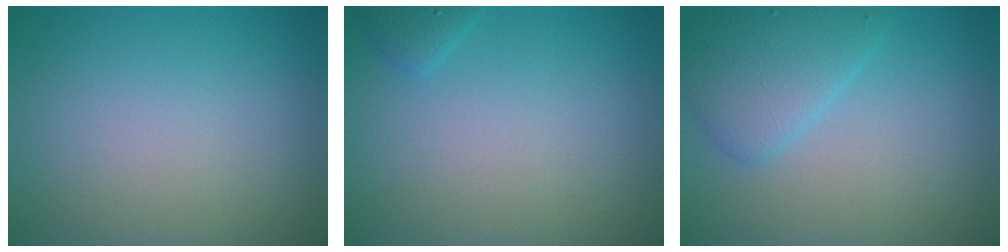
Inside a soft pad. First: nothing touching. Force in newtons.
{"total": 0.9, "press": 0.9, "slide": 0.0}
{"total": 3.3, "press": 3.3, "slide": 0.1}